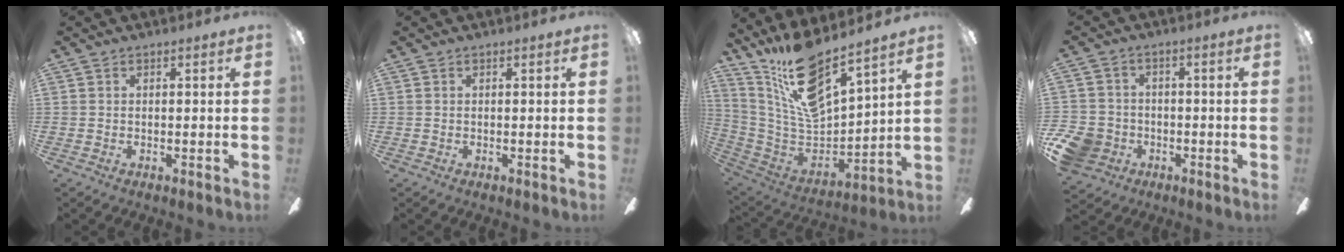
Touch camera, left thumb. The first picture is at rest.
{"total": 0.0}
{"total": 16.1, "force": [12.4, 5.4, 8.8], "torque": [-0.172, -0.091, 0.223]}
{"total": 8.7, "force": [-3.7, 7.1, 3.4], "torque": [-0.098, 0.031, -0.068]}